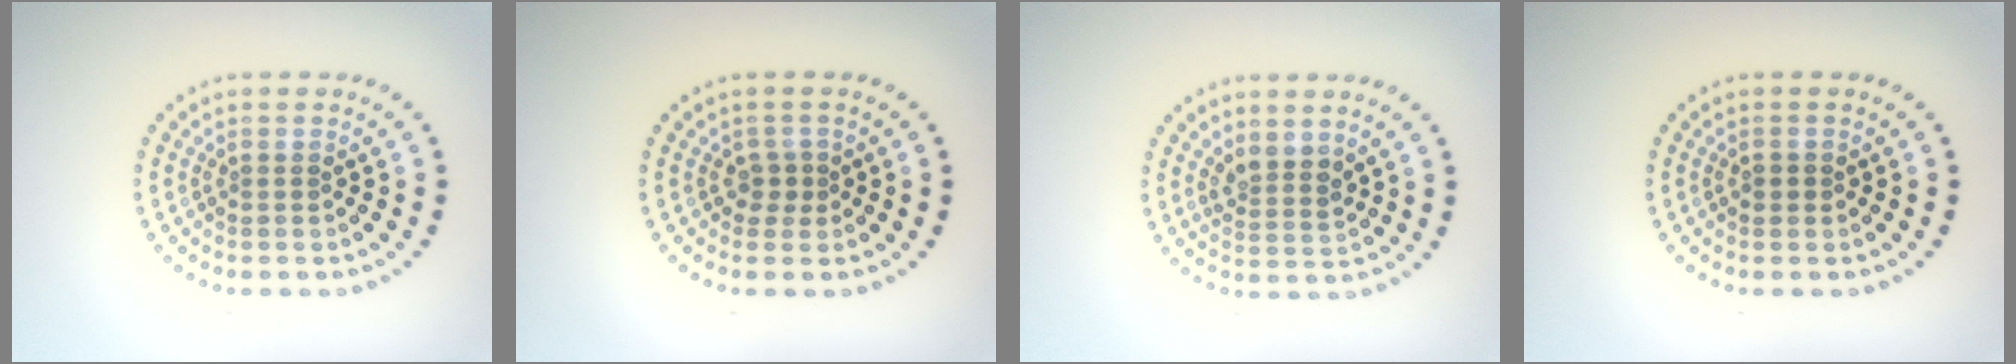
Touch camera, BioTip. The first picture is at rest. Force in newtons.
{"total": 1.4, "press": 1.1, "slide": 0.7}
{"total": 2.3, "press": 1.8, "slide": 1.3}
{"total": 0.8, "press": 0.8, "slide": 0.1}